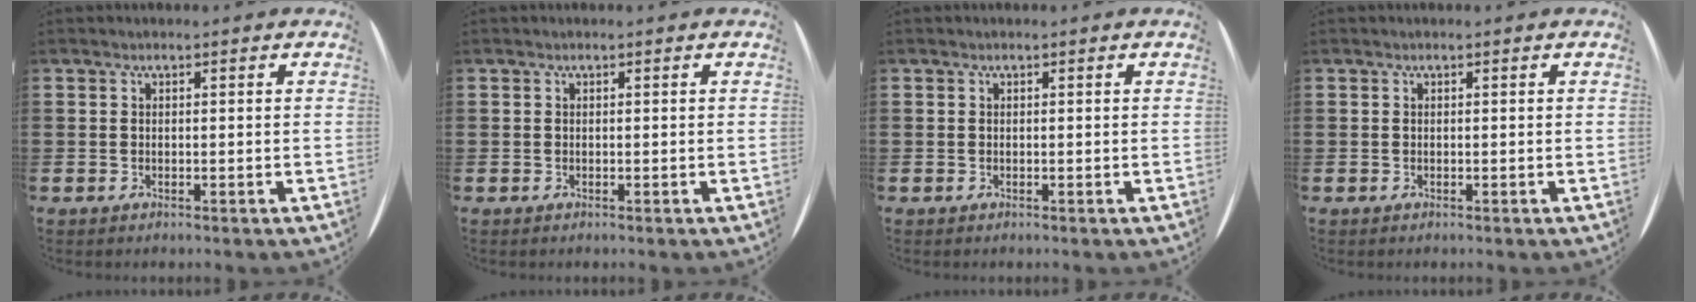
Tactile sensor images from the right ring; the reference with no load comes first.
{"total": 0.0}
{"total": 0.0}
{"total": 0.0}